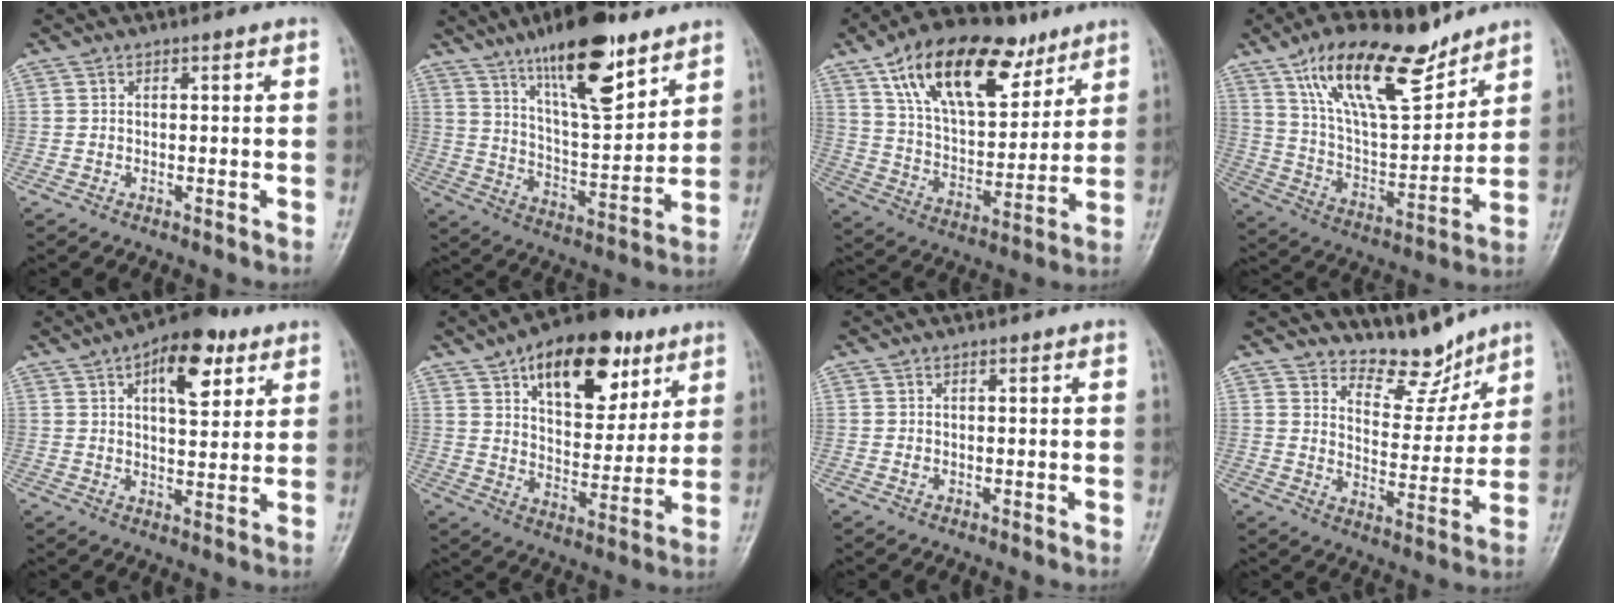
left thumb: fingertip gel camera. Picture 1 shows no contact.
{"total": 17.9, "force": [11.8, 5.5, 12.4], "torque": [-0.173, -0.066, 0.203]}
{"total": 22.2, "force": [12.4, 11.1, 14.7], "torque": [-0.211, -0.032, 0.218]}
{"total": 20.0, "force": [13.1, 7.7, 13.1], "torque": [-0.186, -0.062, 0.240]}
{"total": 12.1, "force": [5.6, 5.7, 9.1], "torque": [-0.104, -0.015, 0.081]}
{"total": 19.8, "force": [10.2, 10.5, 13.4], "torque": [-0.149, -0.032, 0.161]}
{"total": 0.7, "force": [0.2, 0.5, 0.5], "torque": [-0.007, 0.000, 0.005]}
{"total": 9.1, "force": [8.0, 3.8, 1.9], "torque": [0.007, -0.065, 0.136]}